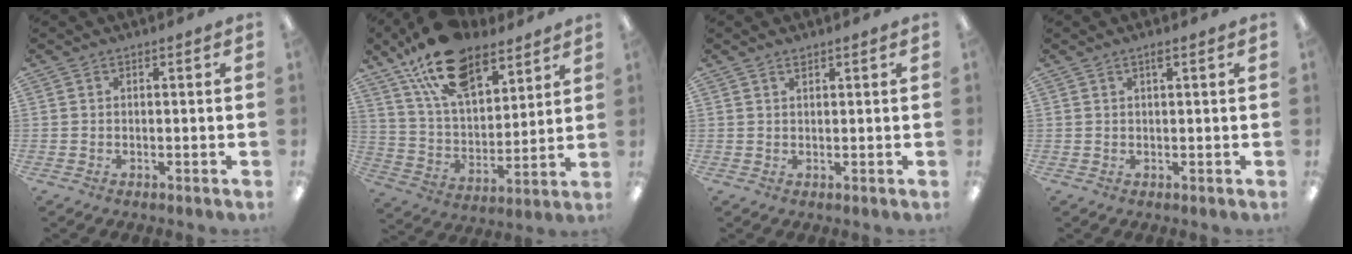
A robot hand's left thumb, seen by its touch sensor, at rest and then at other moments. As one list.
[{"total": 19.4, "force": [13.1, 9.4, 10.7], "torque": [-0.190, -0.060, 0.234]}, {"total": 1.1, "force": [1.0, 0.2, 0.5], "torque": [-0.004, -0.004, 0.016]}, {"total": 1.4, "force": [0.9, 0.1, 1.1], "torque": [-0.016, -0.001, 0.012]}]